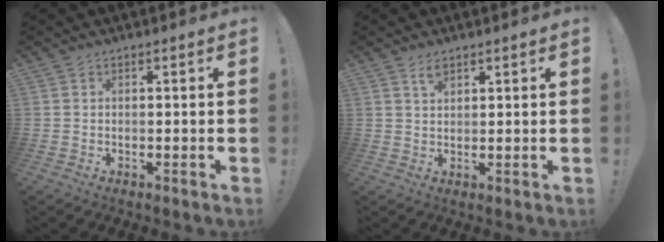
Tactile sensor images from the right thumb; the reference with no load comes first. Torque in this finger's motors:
{"motor_torque": [0.11, 0.13, -0.16, -0.01, 0.00]}